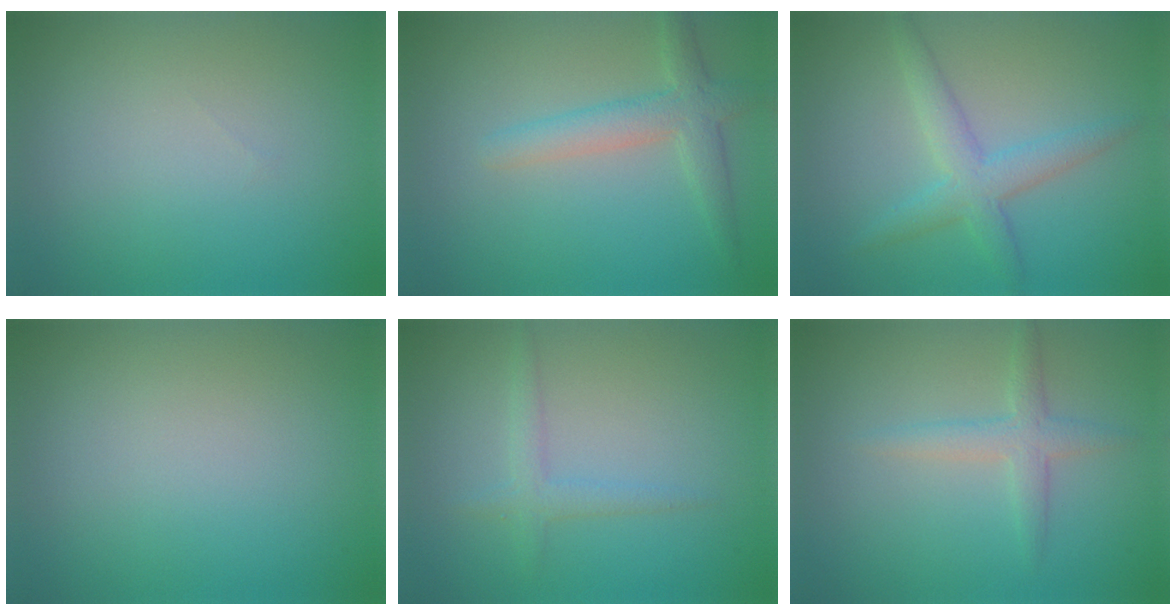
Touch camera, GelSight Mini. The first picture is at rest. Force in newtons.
{"total": 3.4, "press": 3.4, "slide": 0.3}
{"total": 3.4, "press": 3.4, "slide": 0.2}
{"total": 0.0}
{"total": 1.8, "press": 1.8, "slide": 0.2}
{"total": 2.4, "press": 2.4, "slide": 0.0}